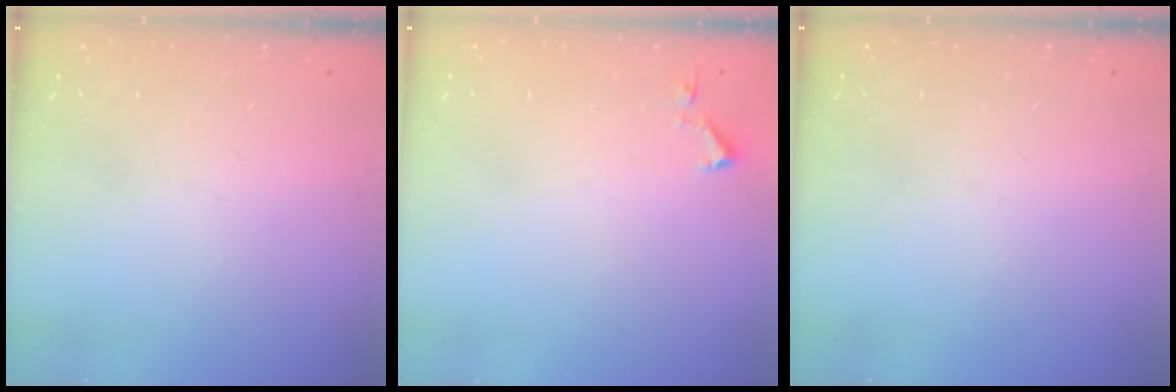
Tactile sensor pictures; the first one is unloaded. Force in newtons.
{"total": 3.5, "press": 3.4, "slide": 0.6}
{"total": 0.0}